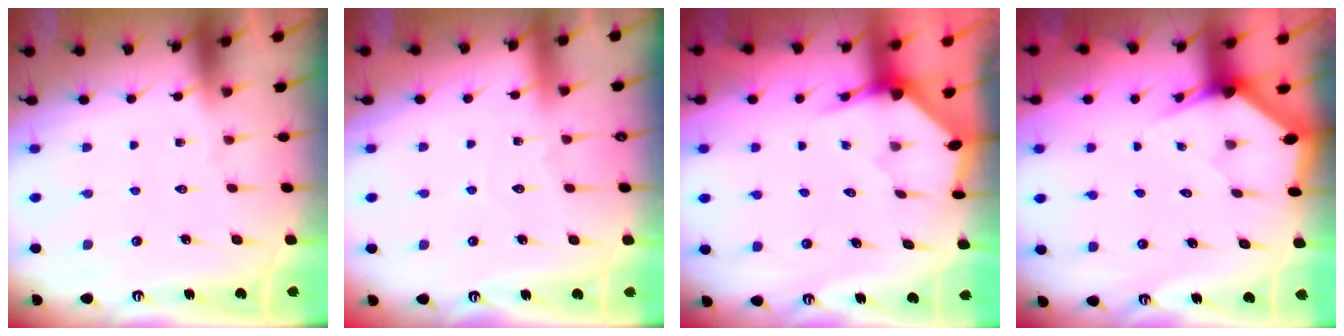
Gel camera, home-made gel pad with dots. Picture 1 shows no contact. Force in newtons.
{"total": 4.0, "press": 4.0, "slide": 0.4}
{"total": 3.4, "press": 3.4, "slide": 0.3}
{"total": 2.9, "press": 2.9, "slide": 0.1}